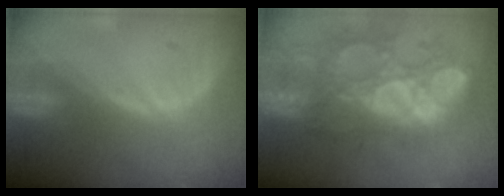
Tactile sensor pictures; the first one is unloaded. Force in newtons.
{"total": 11.7, "press": 11.1, "slide": 3.7}